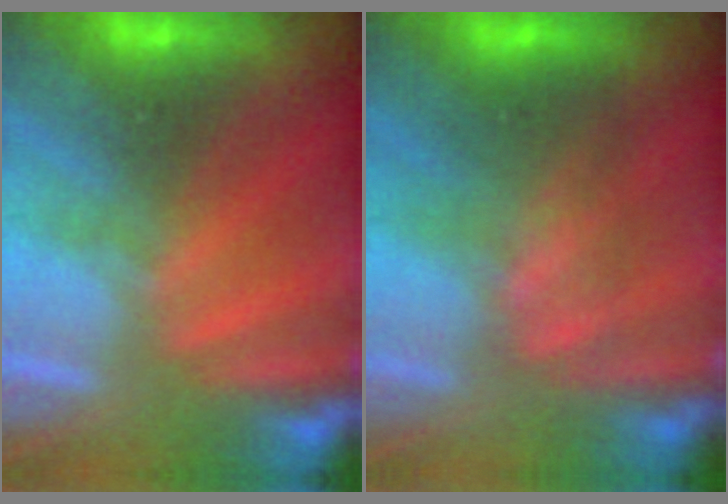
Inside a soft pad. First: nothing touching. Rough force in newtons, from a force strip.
{"total": 3.5}